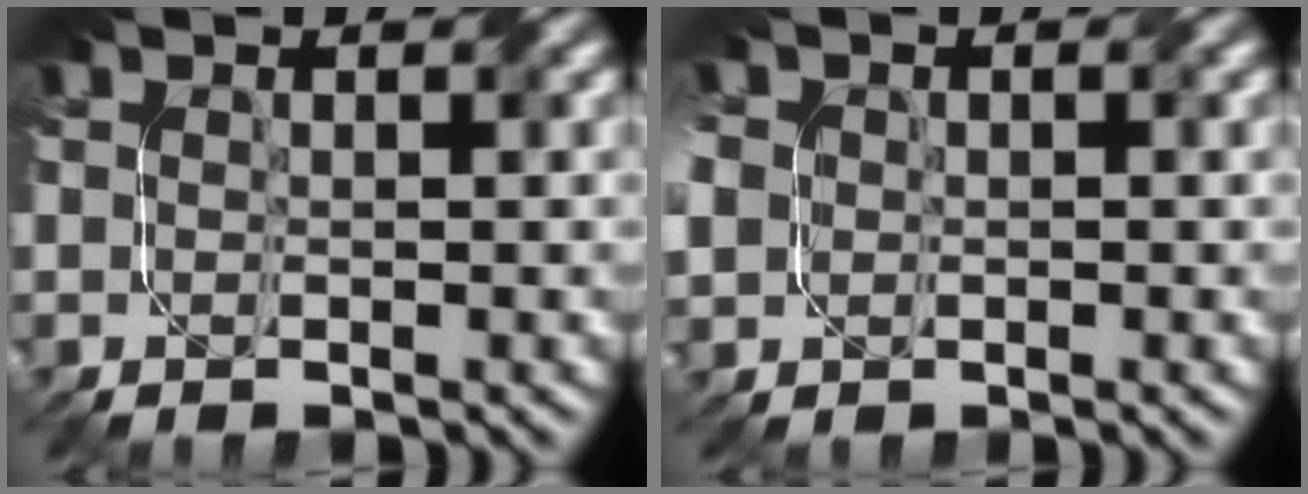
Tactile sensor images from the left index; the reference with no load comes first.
{"total": 4.8, "force": [-0.1, 4.3, 2.2], "torque": [-0.069, 0.012, -0.014]}